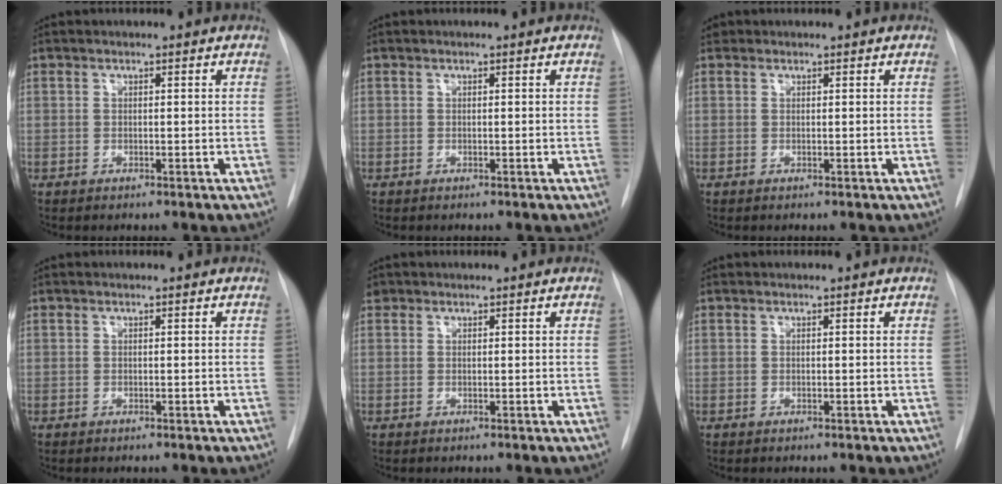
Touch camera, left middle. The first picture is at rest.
{"total": 0.0}
{"total": 0.7, "force": [0.5, 0.5, 0.0], "torque": [0.001, 0.007, 0.006]}
{"total": 0.0}
{"total": 0.8, "force": [0.5, 0.6, 0.0], "torque": [0.003, 0.011, 0.008]}
{"total": 0.0}